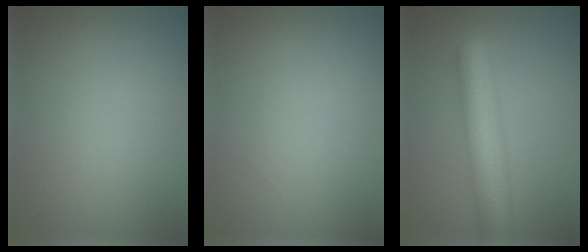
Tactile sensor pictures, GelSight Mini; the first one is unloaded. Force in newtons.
{"total": 0.0}
{"total": 7.9, "press": 7.9, "slide": 0.3}